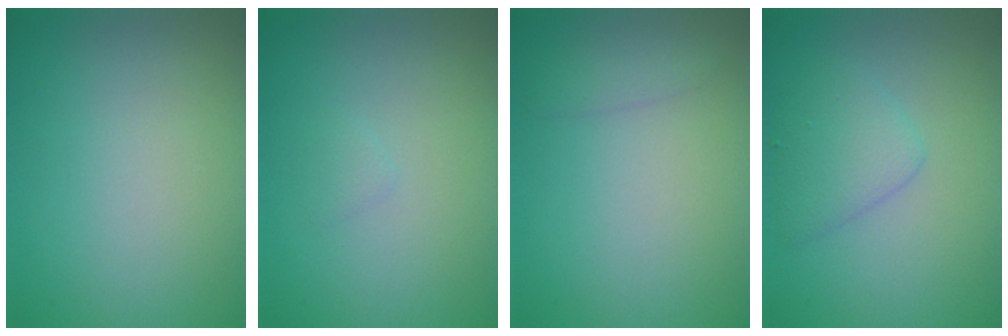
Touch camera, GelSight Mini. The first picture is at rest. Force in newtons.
{"total": 0.6, "press": 0.6, "slide": 0.1}
{"total": 1.3, "press": 1.3, "slide": 0.0}
{"total": 2.6, "press": 2.6, "slide": 0.2}